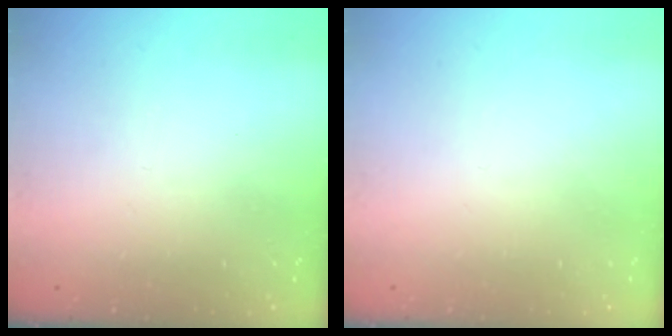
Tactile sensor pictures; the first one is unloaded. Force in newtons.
{"total": 1.8, "press": 1.7, "slide": 0.1}